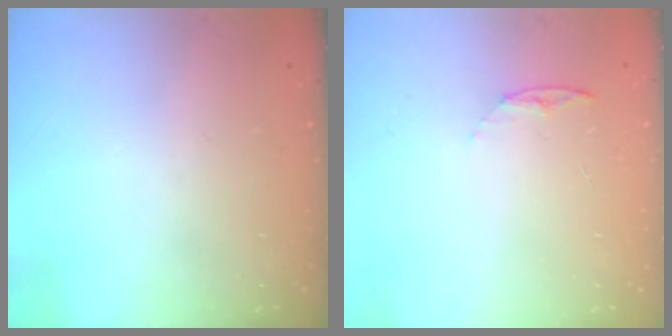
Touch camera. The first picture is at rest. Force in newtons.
{"total": 4.9, "press": 4.9, "slide": 0.6}